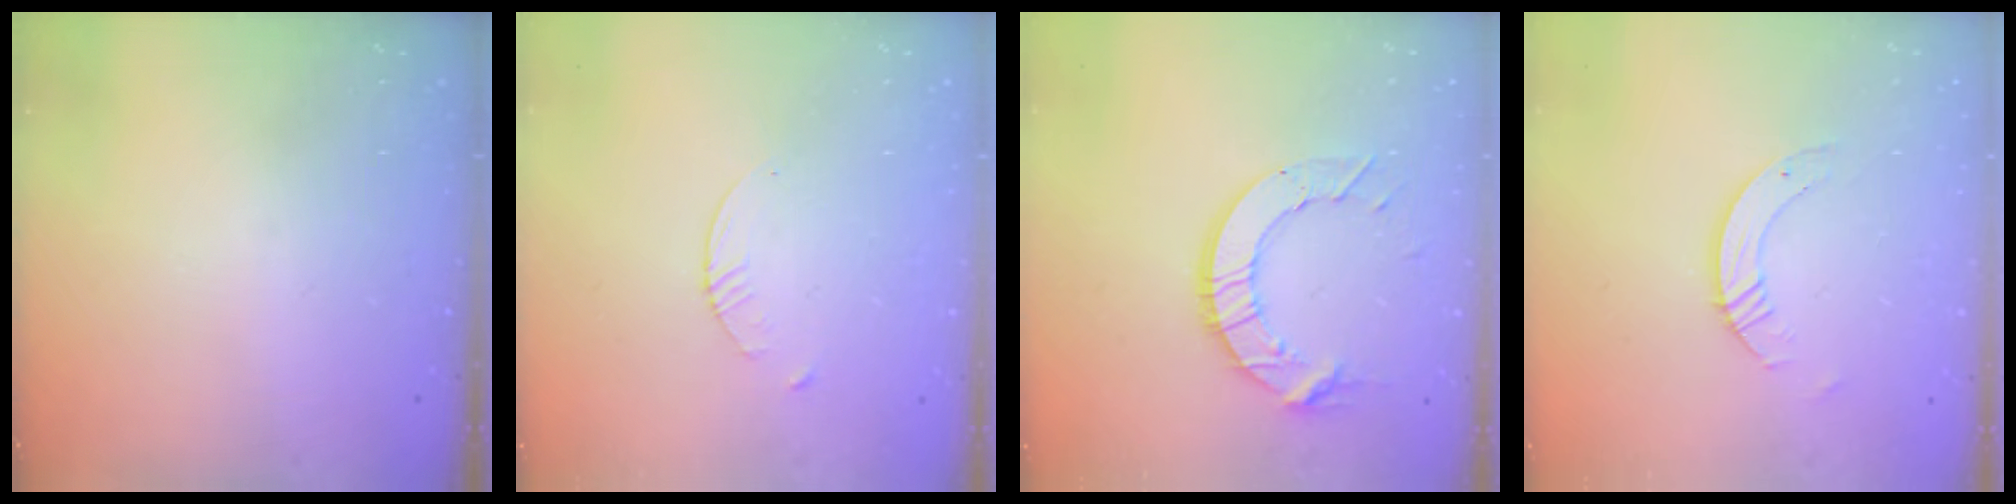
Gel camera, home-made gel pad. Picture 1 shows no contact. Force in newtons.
{"total": 1.5, "press": 1.5, "slide": 0.2}
{"total": 10.4, "press": 10.3, "slide": 0.5}
{"total": 4.7, "press": 4.7, "slide": 0.3}